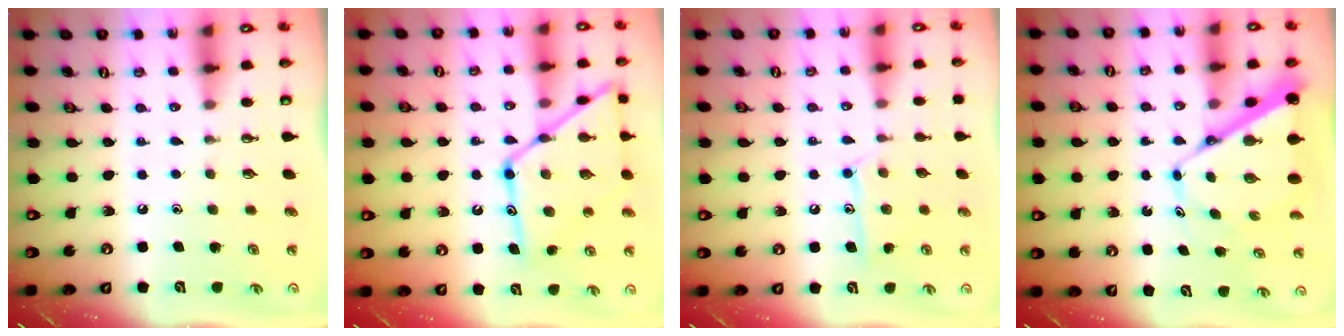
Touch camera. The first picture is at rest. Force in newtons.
{"total": 18.7, "press": 18.6, "slide": 1.7}
{"total": 11.2, "press": 11.2, "slide": 0.6}
{"total": 10.2, "press": 10.2, "slide": 1.0}